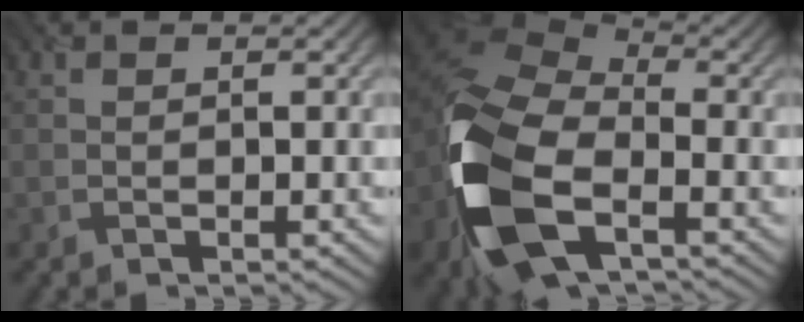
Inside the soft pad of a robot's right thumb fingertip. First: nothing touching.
{"total": 14.7, "force": [-5.2, 8.2, 11.0], "torque": [-0.263, -0.018, -0.104]}